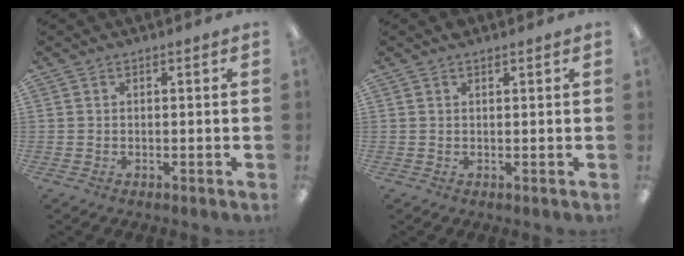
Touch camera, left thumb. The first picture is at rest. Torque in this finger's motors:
{"motor_torque": [0.09, -0.13, 0.51, -0.31, -0.04]}